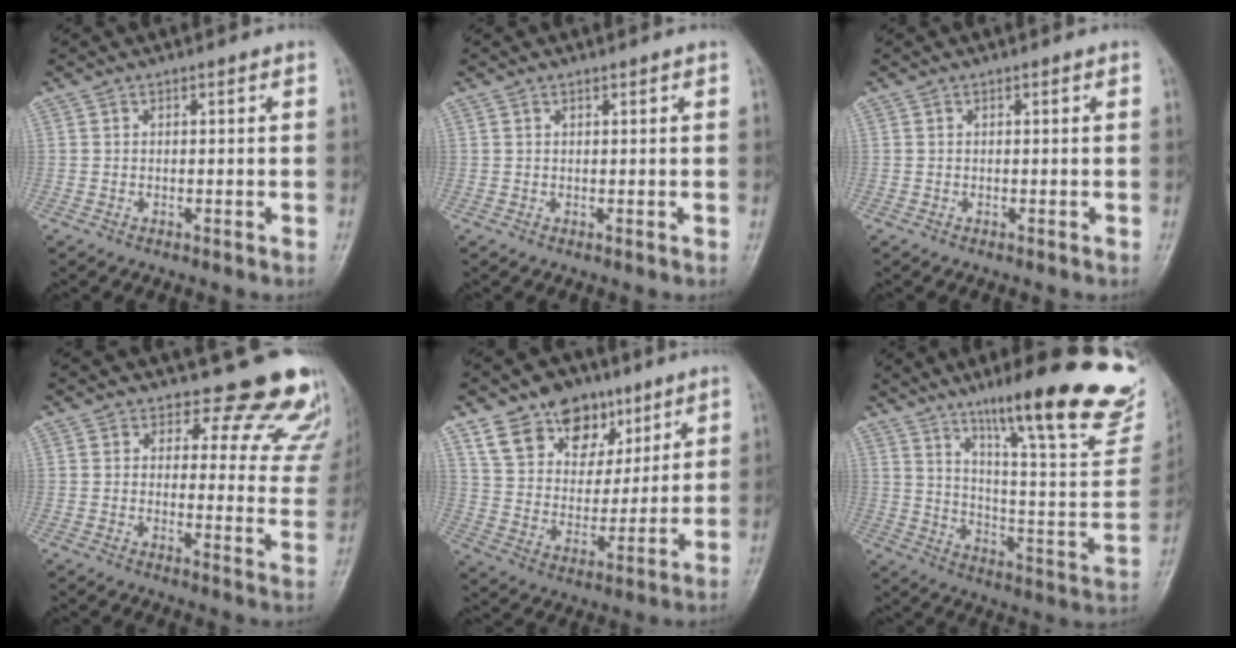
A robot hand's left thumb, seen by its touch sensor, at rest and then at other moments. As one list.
[{"total": 0.5, "force": [0.4, 0.1, 0.3], "torque": [-0.007, 0.001, 0.008]}, {"total": 0.0}, {"total": 16.5, "force": [14.7, 6.6, 3.3], "torque": [0.025, -0.117, 0.141]}, {"total": 15.2, "force": [9.5, 10.2, 6.0], "torque": [-0.054, -0.042, 0.168]}, {"total": 28.3, "force": [19.2, 5.1, 20.2], "torque": [-0.255, -0.084, 0.275]}]